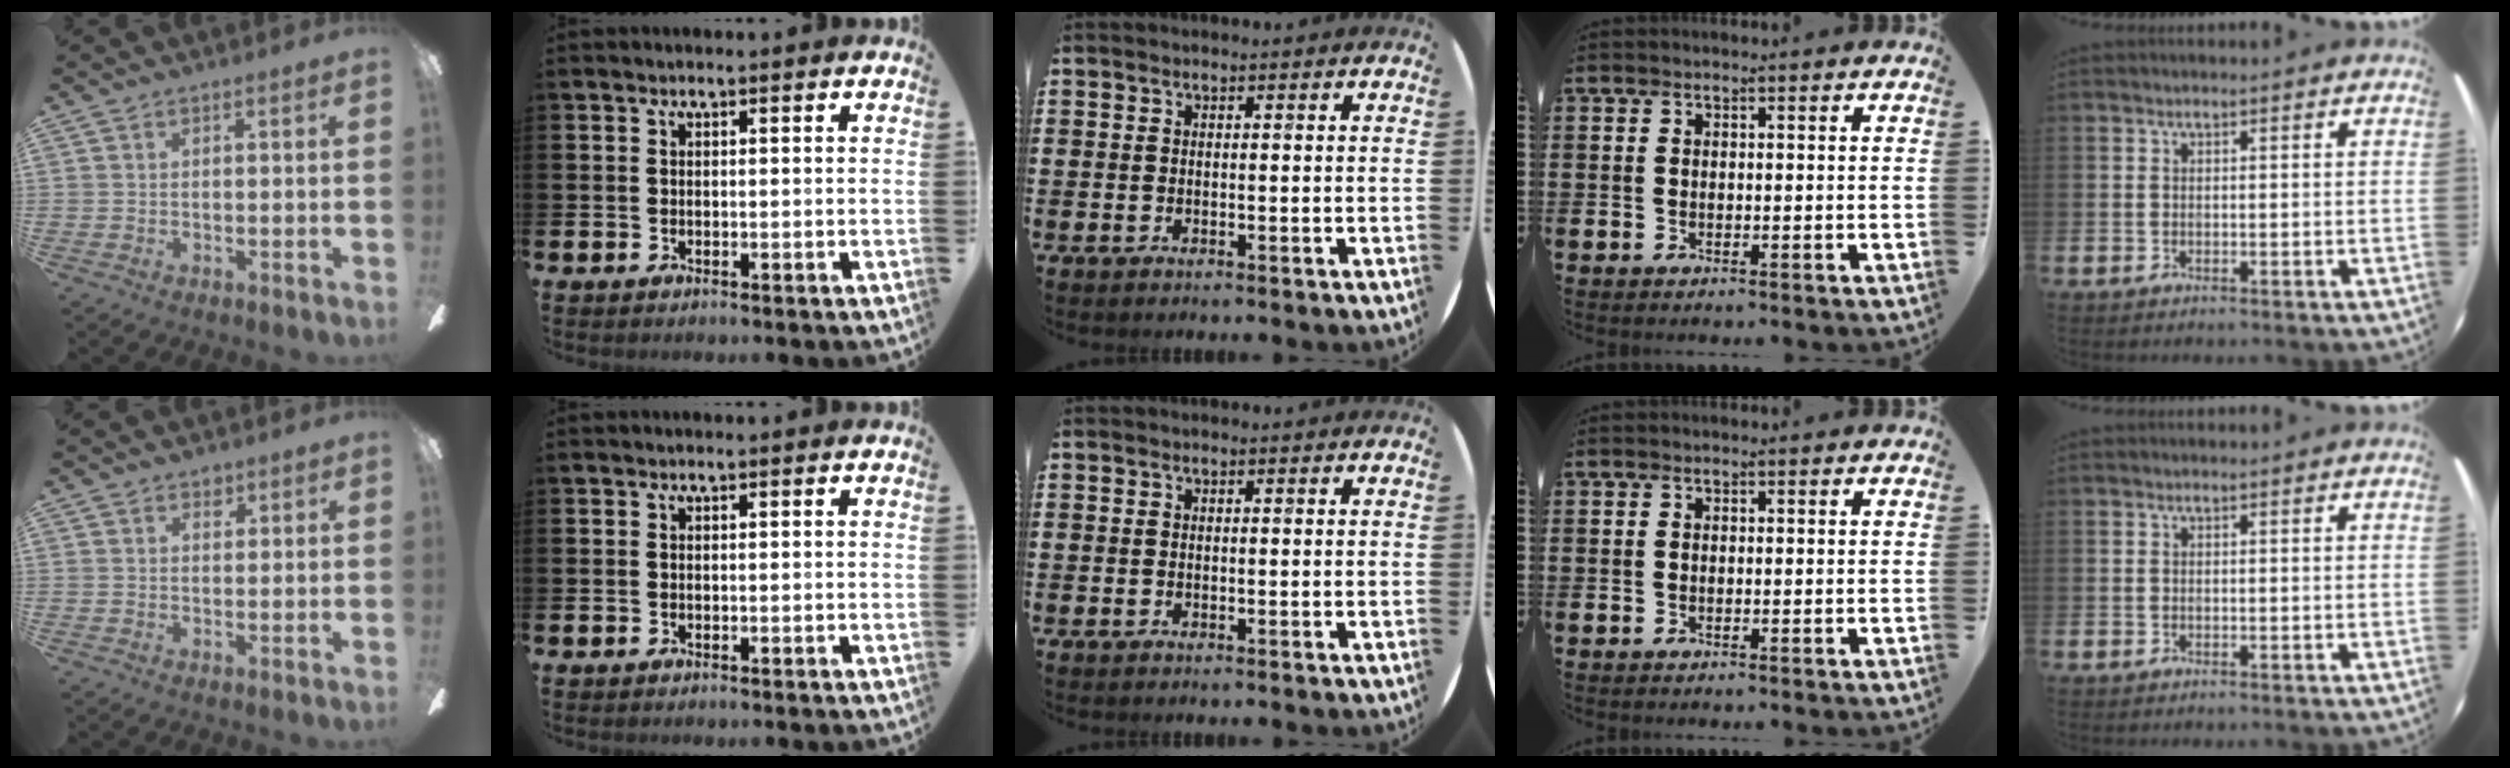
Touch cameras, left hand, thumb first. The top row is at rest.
{"thumb": {"total": 1.9, "force": [1.3, 1.2, 0.7], "torque": [0.000, -0.003, 0.020]}}